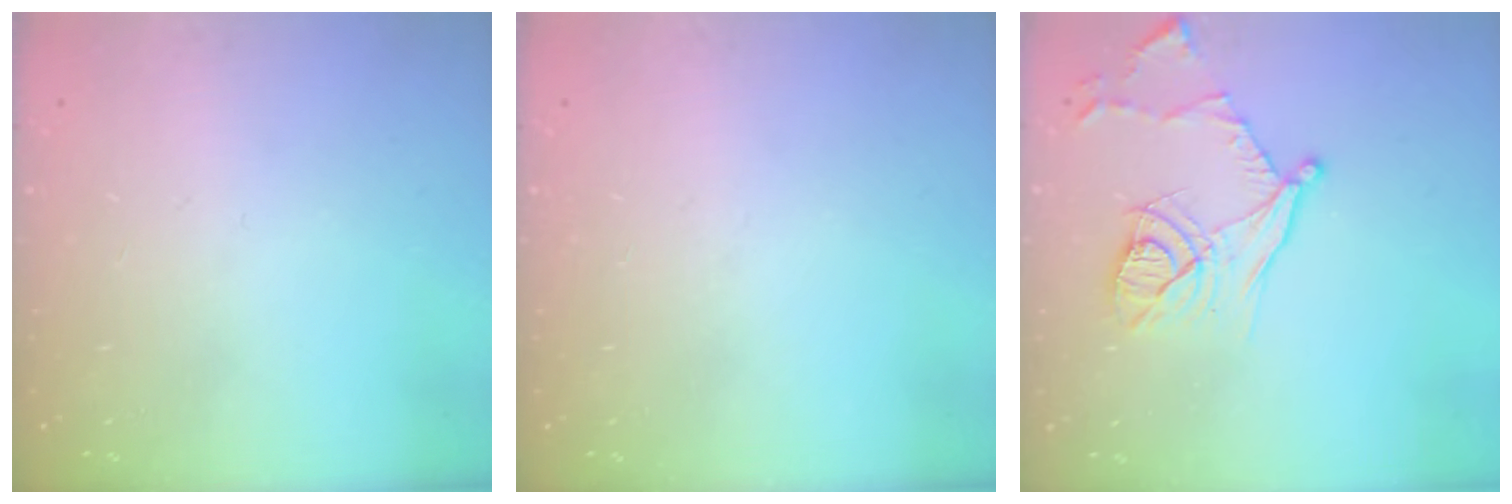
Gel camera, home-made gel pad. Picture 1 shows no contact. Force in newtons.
{"total": 0.0}
{"total": 13.8, "press": 13.7, "slide": 1.8}